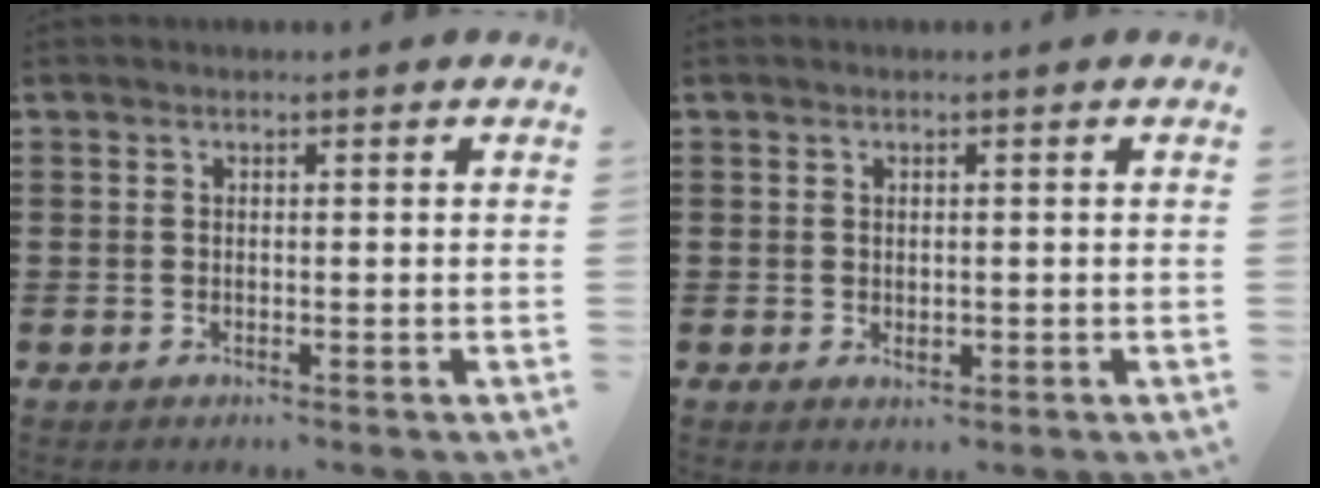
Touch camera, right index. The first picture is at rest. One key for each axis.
{"total": 0.8, "fx": 0.1, "fy": 0.6, "fz": 0.5, "tx": -0.010, "ty": 0.004, "tz": 0.001}